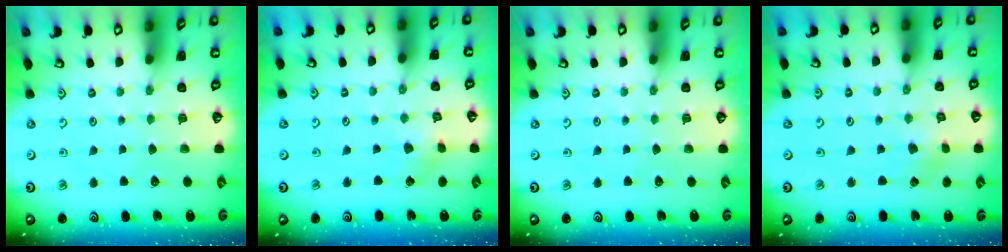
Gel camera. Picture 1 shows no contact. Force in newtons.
{"total": 2.1, "press": 2.1, "slide": 0.0}
{"total": 0.0}
{"total": 2.0, "press": 2.0, "slide": 0.3}